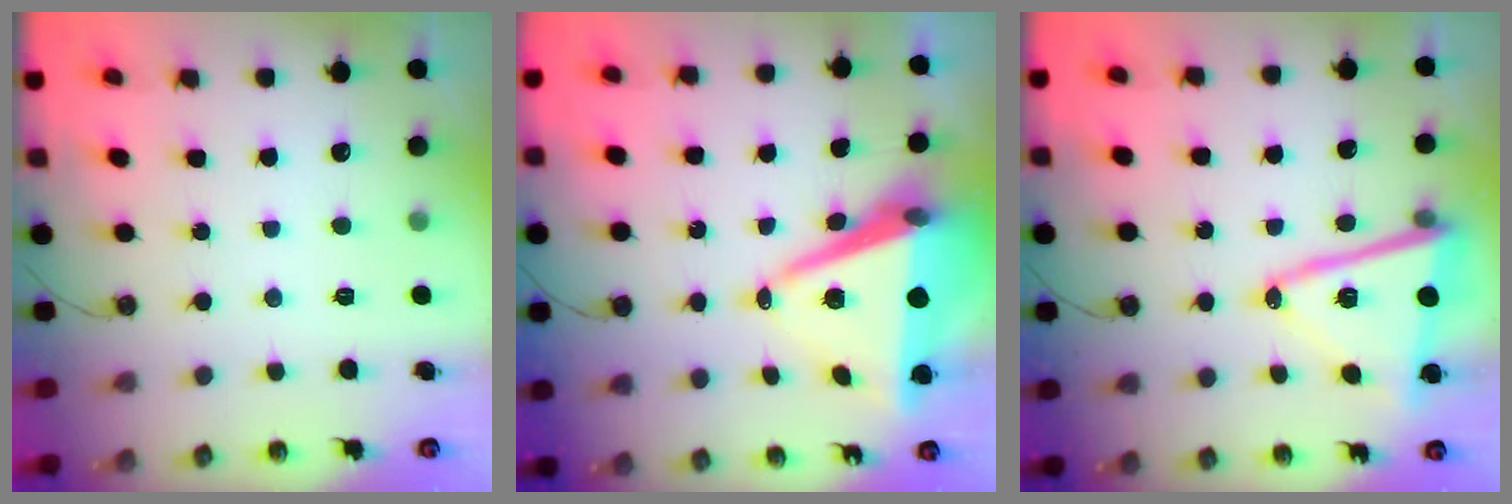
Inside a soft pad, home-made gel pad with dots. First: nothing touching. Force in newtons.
{"total": 11.6, "press": 10.9, "slide": 4.0}
{"total": 15.0, "press": 14.9, "slide": 1.8}